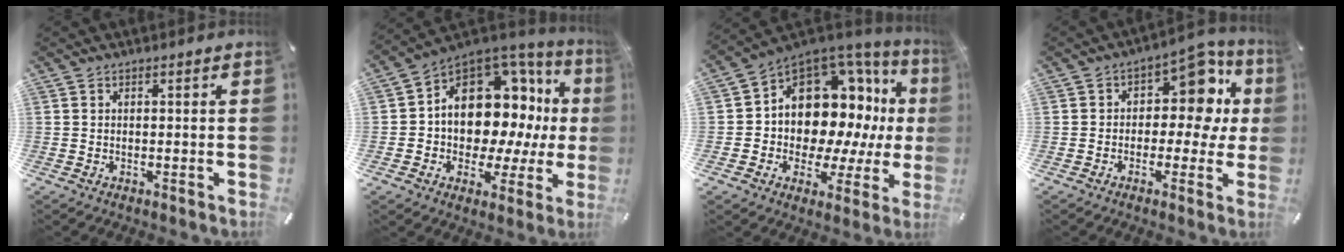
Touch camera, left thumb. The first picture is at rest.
{"total": 14.6, "force": [4.0, 10.8, 9.1], "torque": [-0.144, -0.054, 0.072]}
{"total": 14.7, "force": [4.7, 11.3, 8.0], "torque": [-0.122, -0.069, 0.092]}
{"total": 12.4, "force": [3.6, 7.8, 8.9], "torque": [-0.111, -0.030, 0.061]}